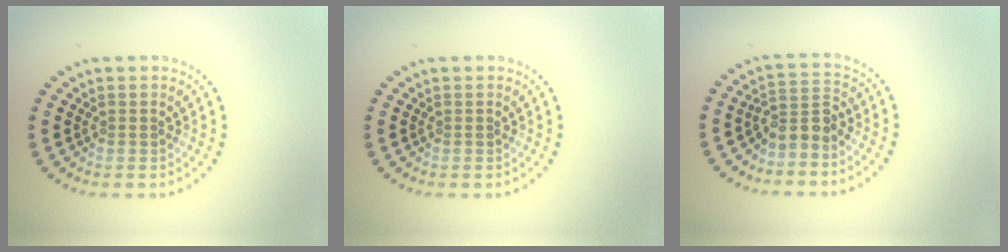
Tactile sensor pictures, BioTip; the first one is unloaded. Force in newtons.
{"total": 0.0}
{"total": 2.5, "press": 1.9, "slide": 1.7}